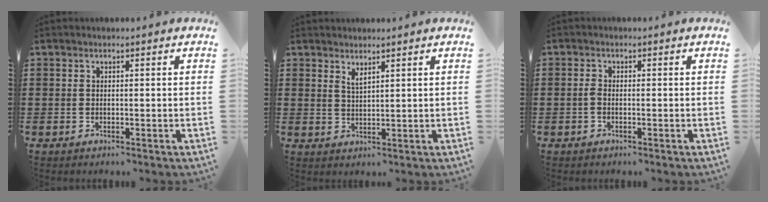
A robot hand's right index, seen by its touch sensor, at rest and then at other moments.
{"total": 1.8, "force": [1.6, 0.3, 0.8], "torque": [-0.017, 0.002, 0.029]}
{"total": 1.3, "force": [-0.5, 0.5, 1.1], "torque": [-0.030, -0.004, -0.011]}